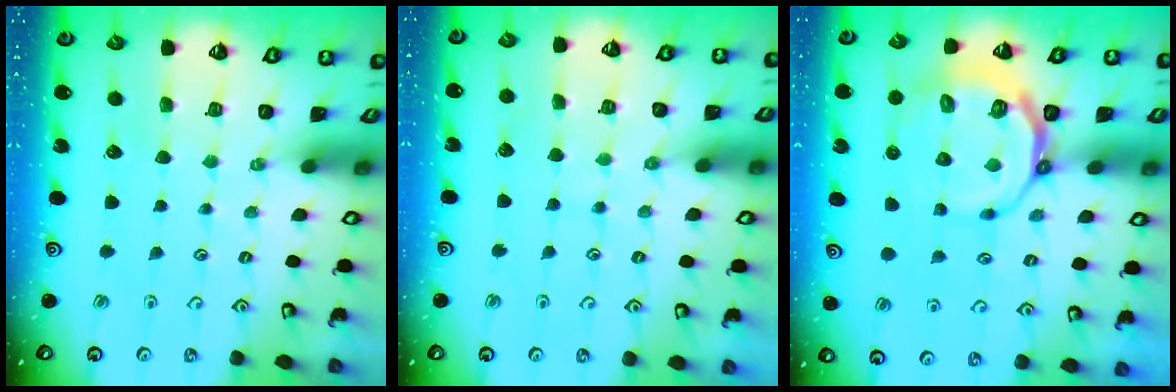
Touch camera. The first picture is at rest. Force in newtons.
{"total": 6.2, "press": 6.2, "slide": 0.6}
{"total": 10.7, "press": 10.3, "slide": 2.9}